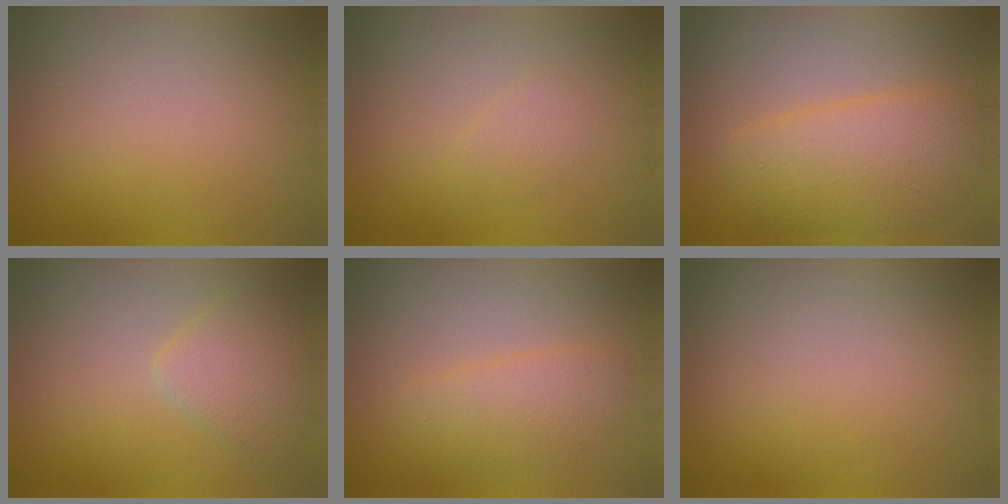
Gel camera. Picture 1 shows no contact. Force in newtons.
{"total": 1.1, "press": 1.1, "slide": 0.1}
{"total": 4.8, "press": 4.8, "slide": 0.1}
{"total": 3.4, "press": 3.4, "slide": 0.2}
{"total": 2.6, "press": 2.6, "slide": 0.1}
{"total": 0.0}